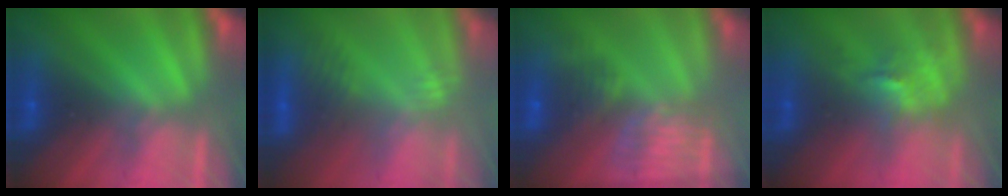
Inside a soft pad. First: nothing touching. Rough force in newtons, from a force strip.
{"total": 2.7}
{"total": 8.5}
{"total": 2.4}